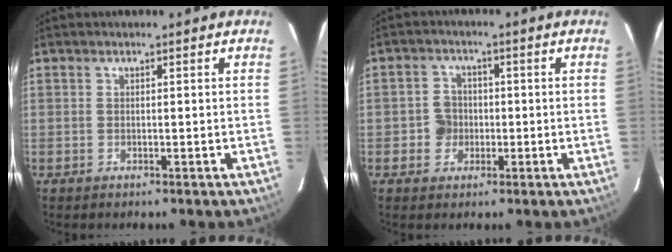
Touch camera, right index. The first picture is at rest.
{"total": 4.0, "force": [-1.0, 3.8, 0.8], "torque": [-0.011, 0.012, -0.016]}